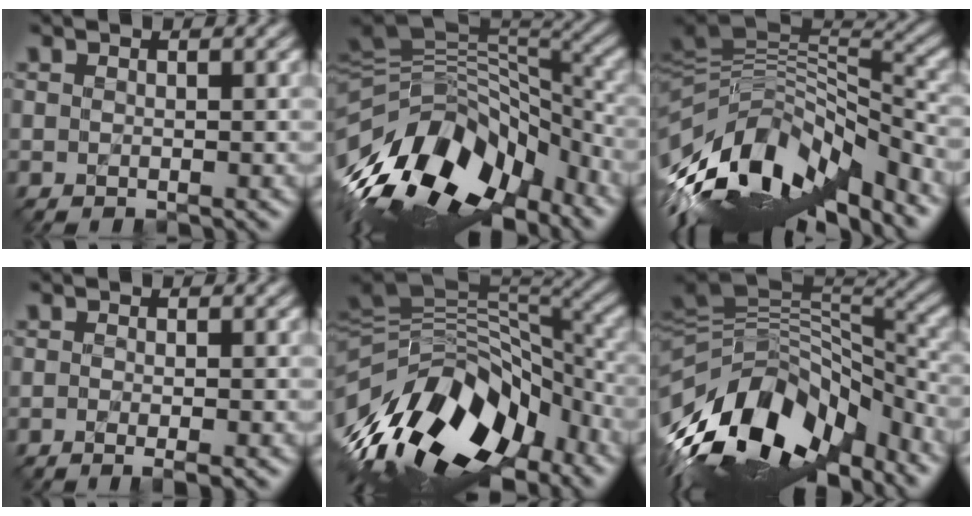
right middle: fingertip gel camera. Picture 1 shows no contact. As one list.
[{"total": 13.3, "force": [-6.1, 7.5, 9.2], "torque": [-0.193, 0.009, -0.103]}, {"total": 12.2, "force": [-6.0, 5.9, 8.9], "torque": [-0.195, 0.016, -0.106]}, {"total": 1.7, "force": [-0.9, 0.4, 1.4], "torque": [-0.027, -0.005, -0.011]}, {"total": 12.9, "force": [-6.6, 6.6, 8.9], "torque": [-0.182, 0.028, -0.117]}, {"total": 12.3, "force": [-6.4, 6.9, 8.0], "torque": [-0.171, 0.019, -0.106]}]